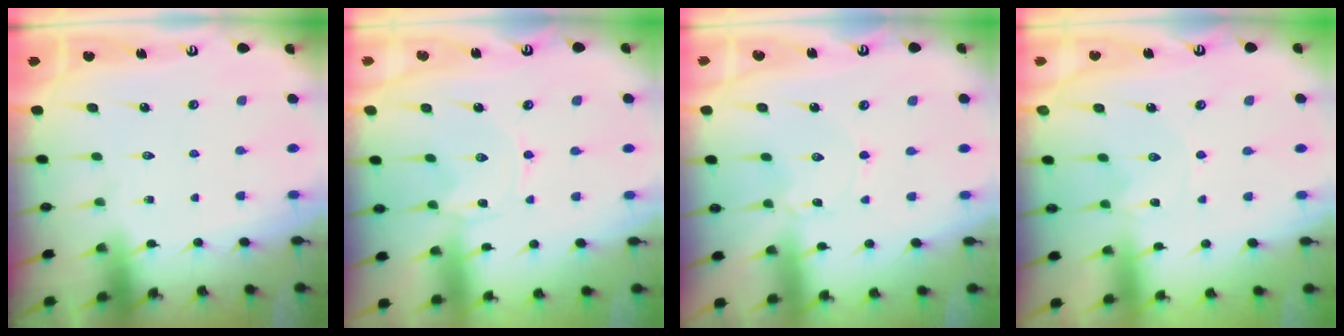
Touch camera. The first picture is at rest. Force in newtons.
{"total": 0.0}
{"total": 0.8, "press": 0.8, "slide": 0.1}
{"total": 0.0}